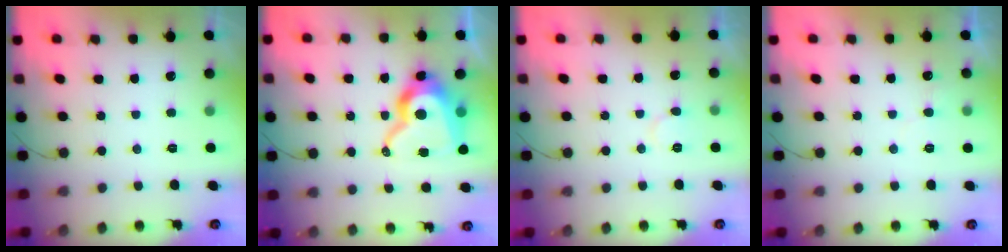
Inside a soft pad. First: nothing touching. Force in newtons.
{"total": 17.8, "press": 17.7, "slide": 1.7}
{"total": 5.6, "press": 5.6, "slide": 0.7}
{"total": 5.3, "press": 5.3, "slide": 0.3}